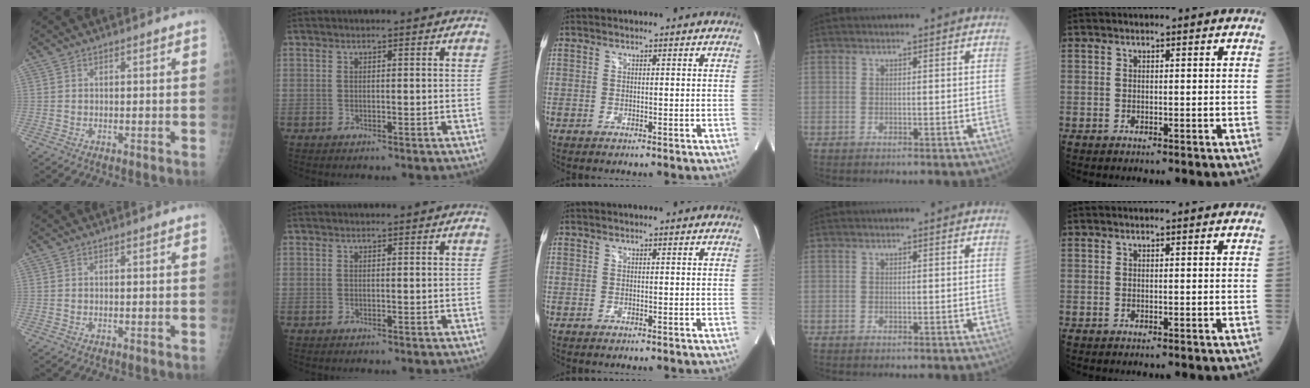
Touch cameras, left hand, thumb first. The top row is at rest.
{}